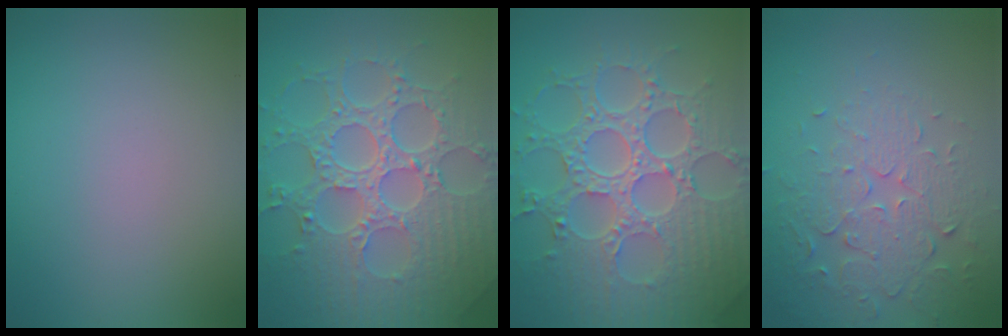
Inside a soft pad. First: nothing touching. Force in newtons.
{"total": 8.5, "press": 6.2, "slide": 5.9}
{"total": 8.8, "press": 6.4, "slide": 5.9}
{"total": 4.7, "press": 3.4, "slide": 3.2}